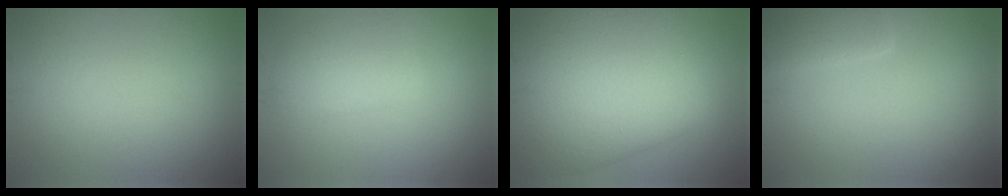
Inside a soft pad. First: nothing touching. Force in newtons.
{"total": 3.3, "press": 3.3, "slide": 0.1}
{"total": 14.5, "press": 14.5, "slide": 0.4}
{"total": 3.2, "press": 3.2, "slide": 0.3}